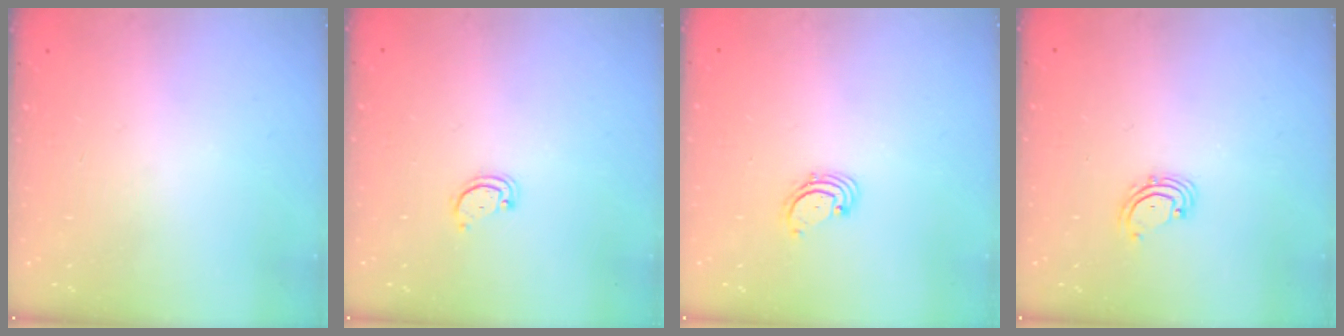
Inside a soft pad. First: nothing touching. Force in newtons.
{"total": 2.2, "press": 2.2, "slide": 0.2}
{"total": 1.7, "press": 1.7, "slide": 0.2}
{"total": 2.0, "press": 2.0, "slide": 0.4}